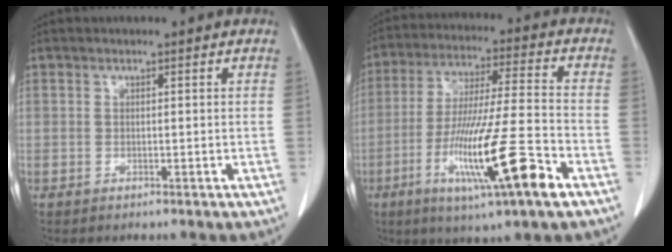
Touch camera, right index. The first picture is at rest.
{"total": 17.8, "force": [-7.6, 0.3, 16.1], "torque": [-0.302, -0.029, -0.131]}